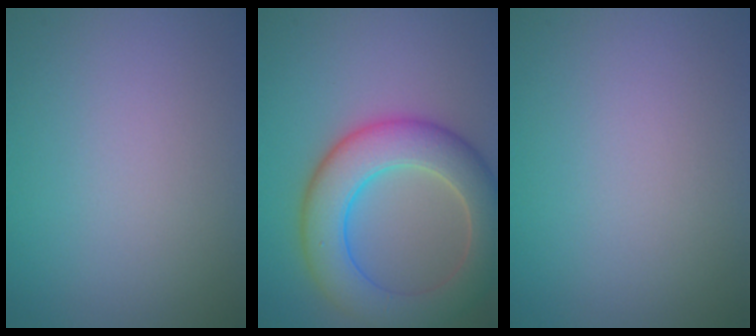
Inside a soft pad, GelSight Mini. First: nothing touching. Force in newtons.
{"total": 8.1, "press": 8.1, "slide": 0.5}
{"total": 0.0}